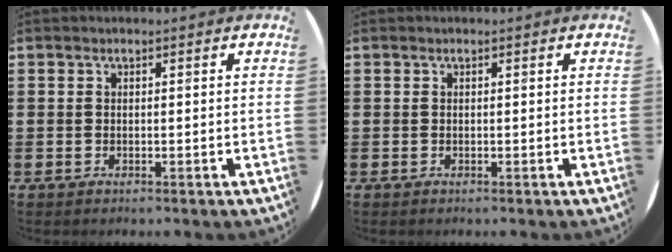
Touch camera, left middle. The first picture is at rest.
{"total": 0.0}